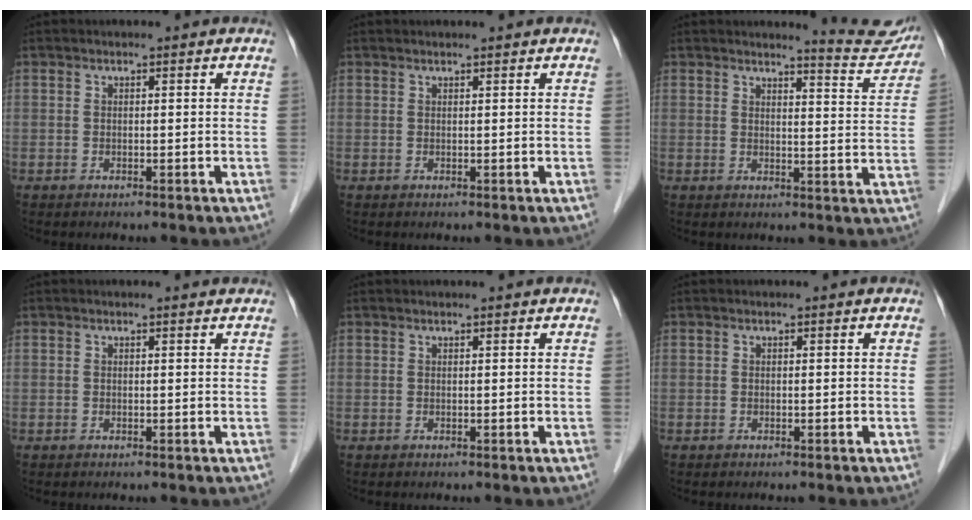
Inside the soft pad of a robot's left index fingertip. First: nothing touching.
{"total": 1.9, "force": [1.8, -0.1, 0.5], "torque": [-0.009, 0.018, 0.029]}
{"total": 7.5, "force": [7.5, 0.2, 0.3], "torque": [-0.004, -0.041, 0.076]}
{"total": 1.3, "force": [1.3, 0.0, 0.3], "torque": [-0.014, 0.003, 0.014]}
{"total": 1.3, "force": [1.3, -0.1, 0.4], "torque": [-0.009, 0.015, 0.022]}
{"total": 0.0}